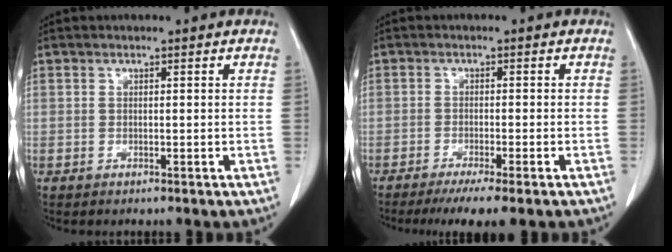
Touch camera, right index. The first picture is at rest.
{"total": 6.1, "force": [-4.5, 0.0, 4.1], "torque": [-0.055, -0.013, -0.069]}